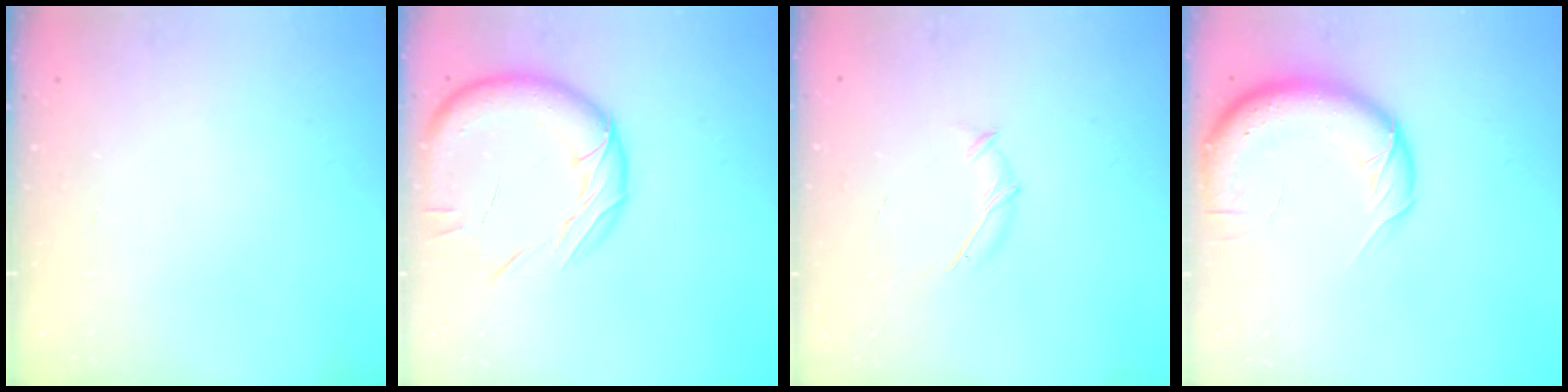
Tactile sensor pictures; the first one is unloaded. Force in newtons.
{"total": 15.2, "press": 15.1, "slide": 1.7}
{"total": 5.3, "press": 5.1, "slide": 1.0}
{"total": 14.6, "press": 14.3, "slide": 3.1}